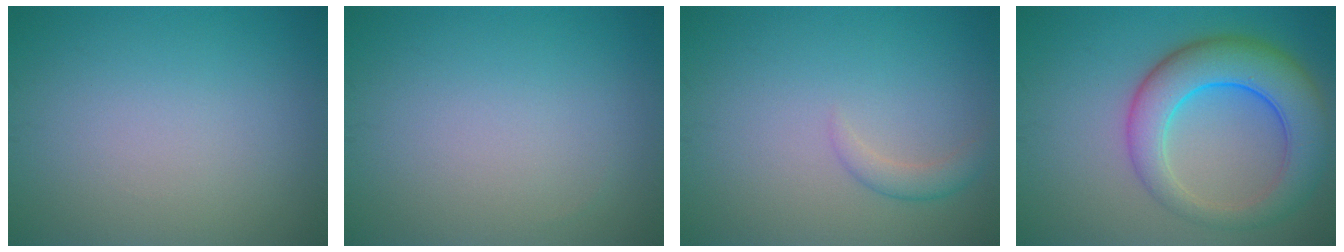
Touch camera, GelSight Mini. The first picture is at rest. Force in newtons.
{"total": 0.0}
{"total": 1.6, "press": 1.6, "slide": 0.0}
{"total": 8.0, "press": 8.0, "slide": 0.2}